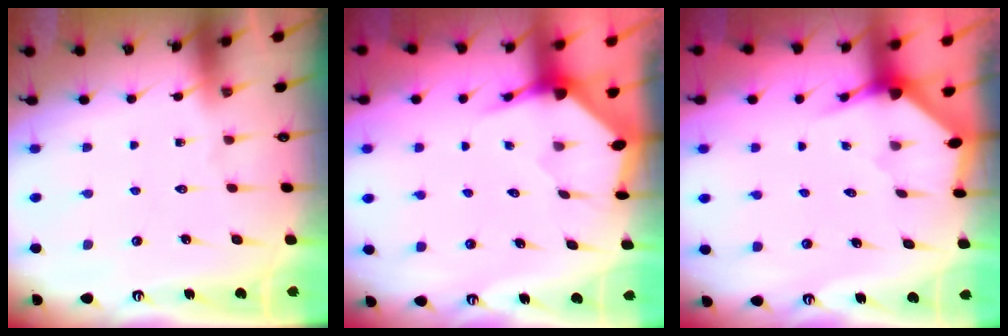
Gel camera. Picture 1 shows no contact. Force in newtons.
{"total": 3.5, "press": 3.4, "slide": 0.5}
{"total": 2.8, "press": 2.8, "slide": 0.3}